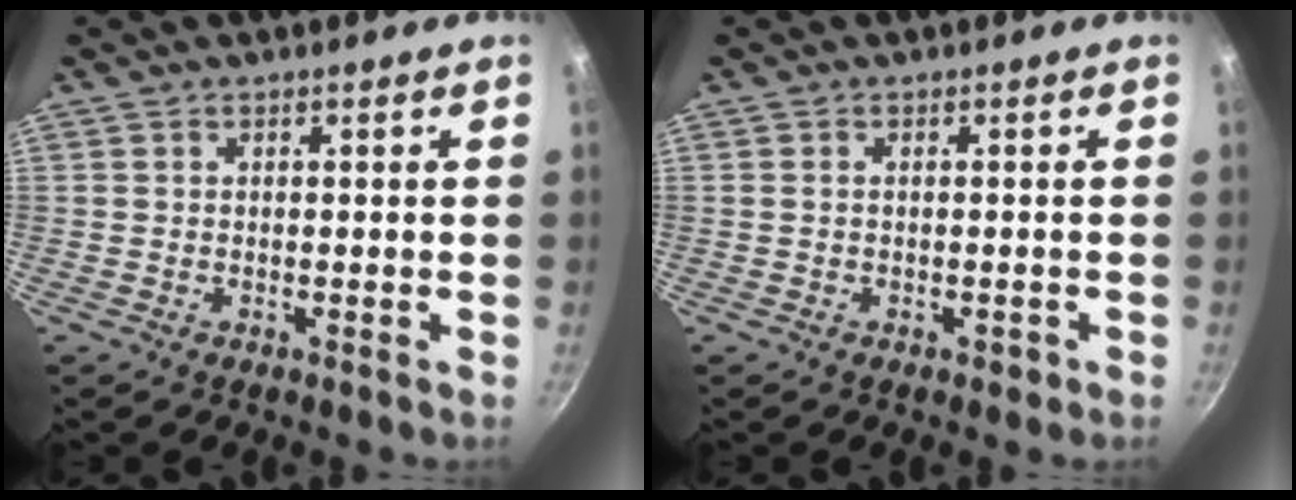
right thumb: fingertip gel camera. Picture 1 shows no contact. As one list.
[{"total": 1.4, "force": [-0.6, 0.8, 1.0], "torque": [-0.011, 0.007, -0.007]}]